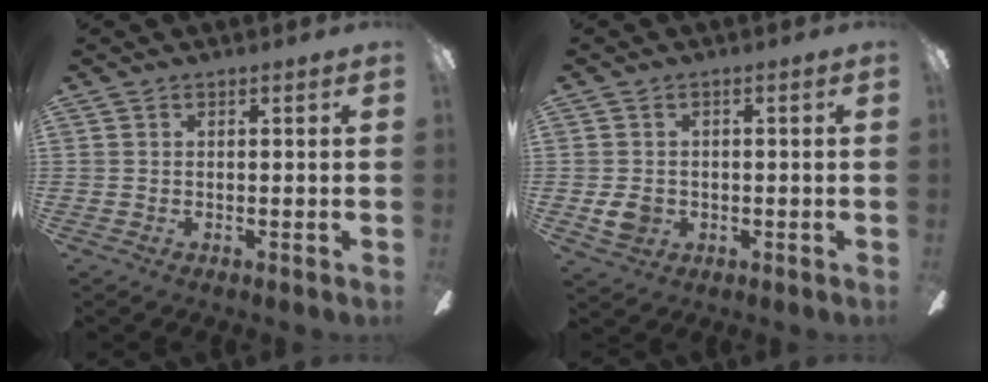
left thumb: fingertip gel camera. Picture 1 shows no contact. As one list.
[{"total": 4.1, "force": [-0.5, 3.5, 2.2], "torque": [-0.044, 0.000, -0.009]}]